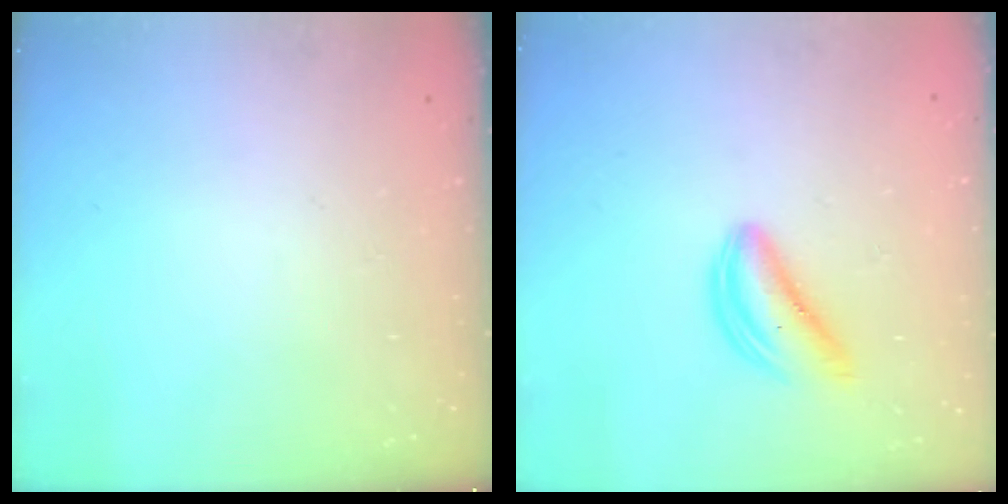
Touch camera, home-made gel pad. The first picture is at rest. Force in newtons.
{"total": 6.1, "press": 6.0, "slide": 0.8}